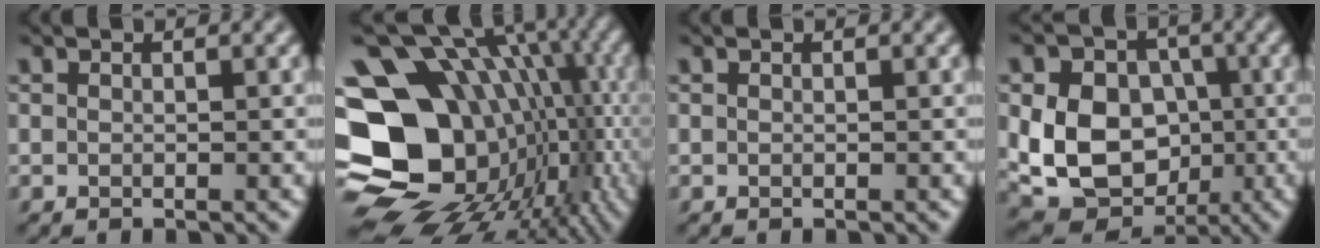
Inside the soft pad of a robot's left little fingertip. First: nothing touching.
{"total": 19.2, "force": [-2.9, 15.2, 11.4], "torque": [-0.192, 0.009, -0.020]}
{"total": 0.0}
{"total": 11.5, "force": [-1.1, 9.1, 6.9], "torque": [-0.112, -0.007, -0.030]}